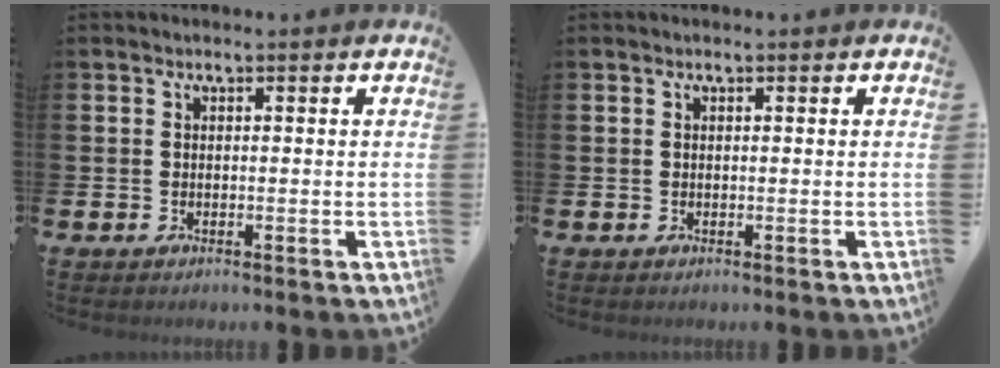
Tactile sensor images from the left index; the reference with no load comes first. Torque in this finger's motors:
{"motor_torque": [1.11, -1.03, 0.13, 0.05]}